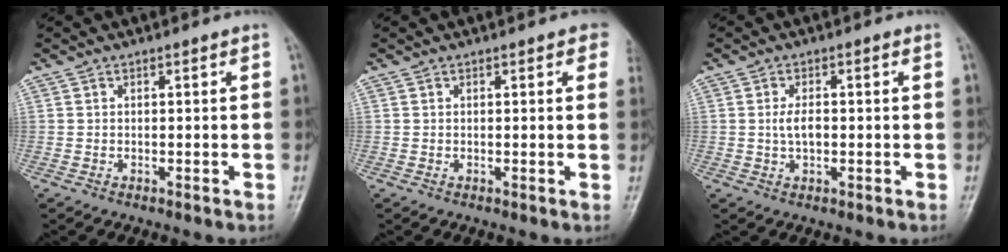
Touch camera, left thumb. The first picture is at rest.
{"total": 2.9, "force": [1.6, 1.2, 2.2], "torque": [-0.004, 0.002, 0.011]}
{"total": 3.0, "force": [-0.2, 1.6, 2.6], "torque": [-0.047, 0.004, -0.004]}